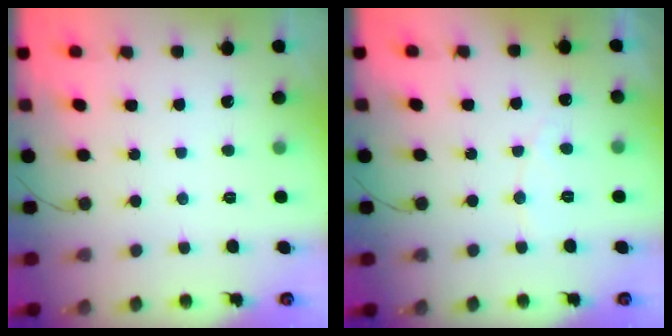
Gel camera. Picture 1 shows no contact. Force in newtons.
{"total": 3.7, "press": 3.6, "slide": 0.2}